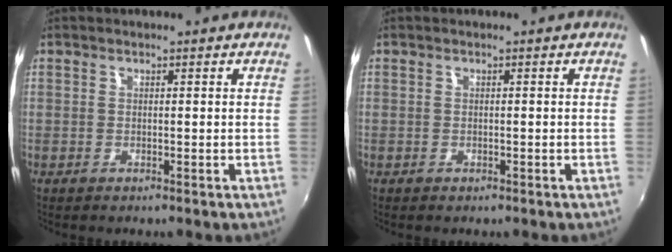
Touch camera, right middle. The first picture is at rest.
{"total": 0.0}